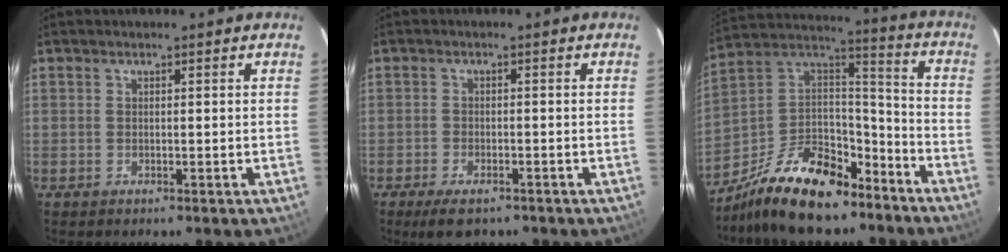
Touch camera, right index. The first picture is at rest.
{"total": 5.6, "force": [-4.1, 2.3, 3.0], "torque": [-0.072, -0.015, -0.066]}
{"total": 21.5, "force": [-15.2, 10.2, 11.3], "torque": [-0.232, 0.032, -0.243]}